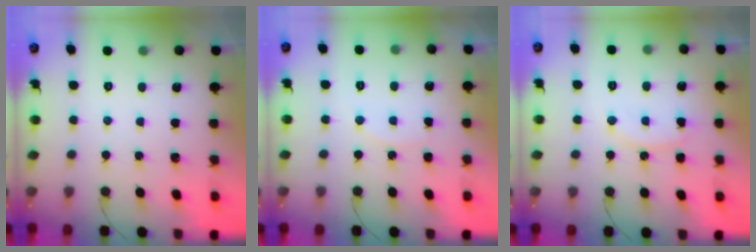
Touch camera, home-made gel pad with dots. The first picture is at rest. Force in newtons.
{"total": 6.3, "press": 6.3, "slide": 0.2}
{"total": 9.8, "press": 9.7, "slide": 0.8}